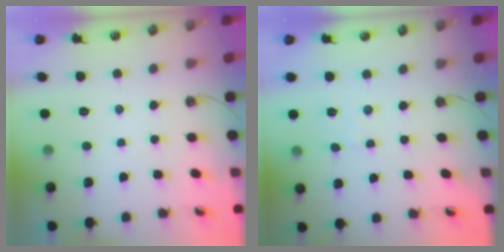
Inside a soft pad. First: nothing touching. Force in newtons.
{"total": 1.7, "press": 1.6, "slide": 0.4}